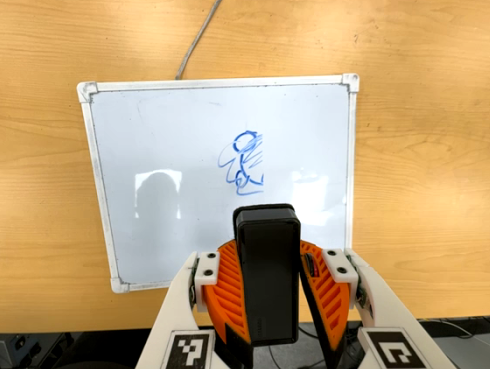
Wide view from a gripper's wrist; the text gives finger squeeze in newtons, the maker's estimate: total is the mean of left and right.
{"total": 8.6, "left": 9.0, "right": 8.2}